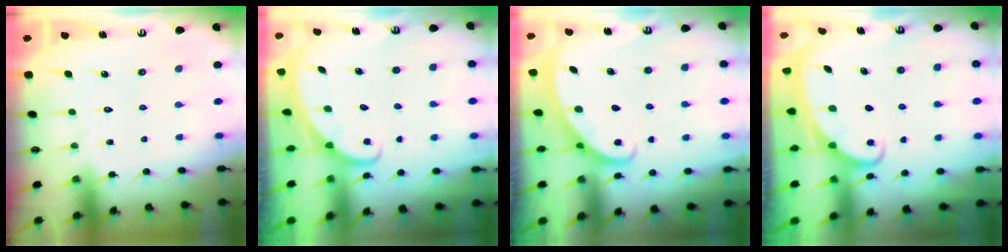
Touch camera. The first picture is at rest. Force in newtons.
{"total": 1.8, "press": 1.8, "slide": 0.1}
{"total": 2.8, "press": 2.8, "slide": 0.1}
{"total": 2.4, "press": 2.4, "slide": 0.3}